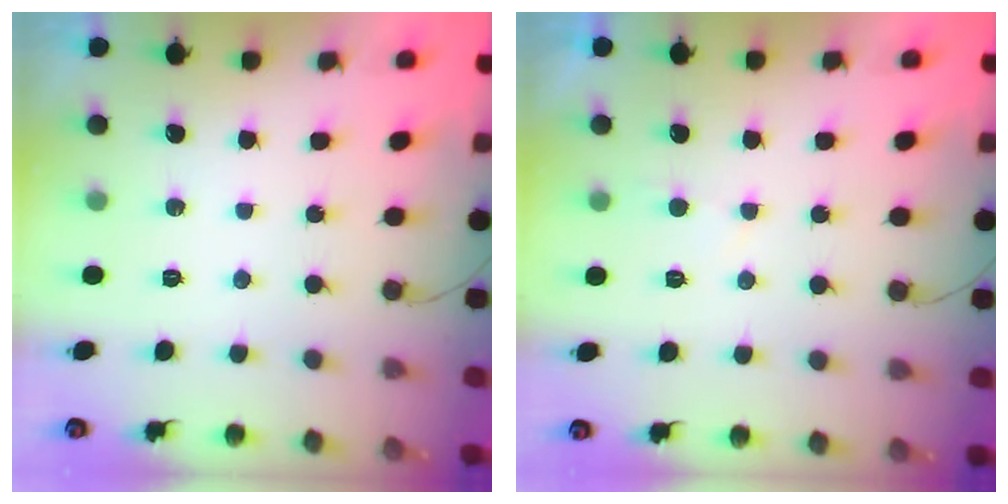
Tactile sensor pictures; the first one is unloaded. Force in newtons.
{"total": 1.7, "press": 1.6, "slide": 0.2}